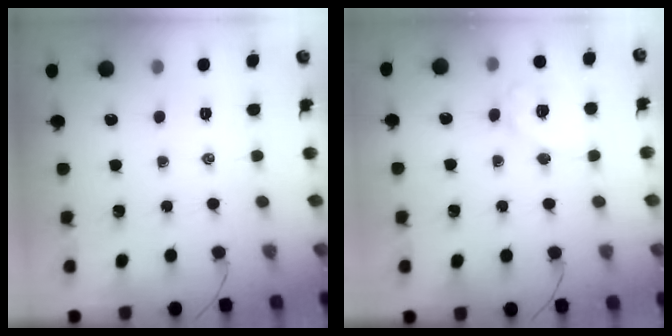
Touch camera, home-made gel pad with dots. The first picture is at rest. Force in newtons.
{"total": 9.8, "press": 9.7, "slide": 1.3}